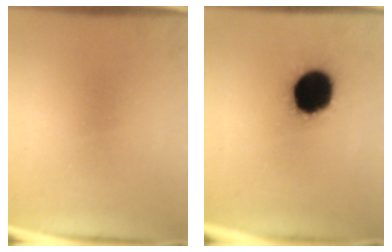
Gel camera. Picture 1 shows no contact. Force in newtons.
{"total": 19.1}